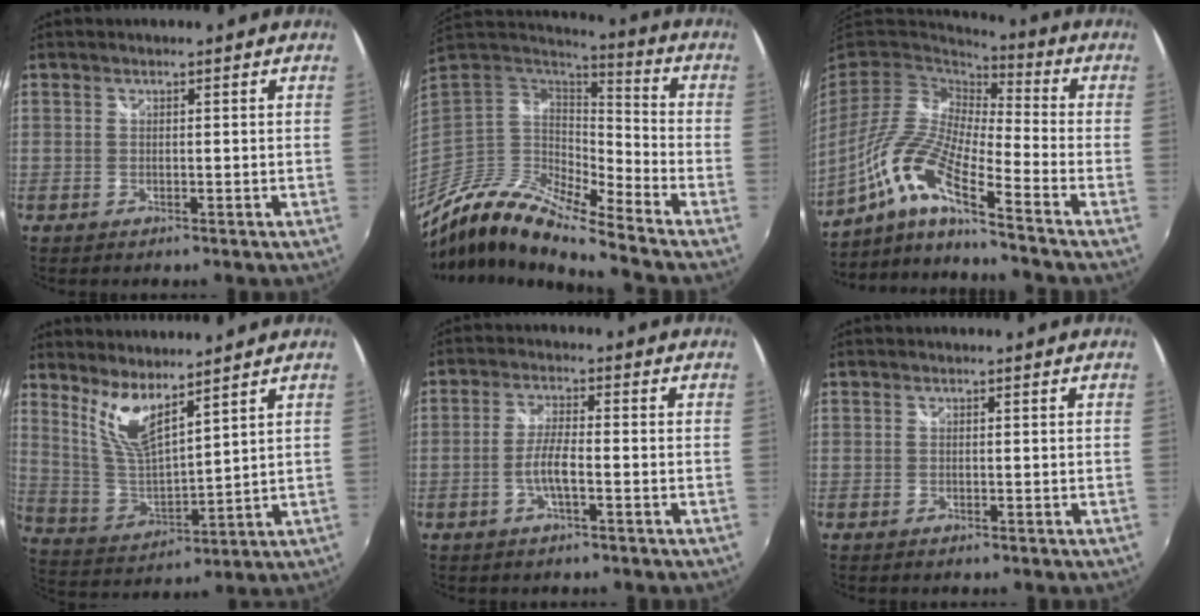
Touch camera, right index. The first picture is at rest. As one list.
[{"total": 13.9, "force": [-11.2, 2.4, 7.9], "torque": [-0.139, -0.015, -0.227]}, {"total": 14.9, "force": [-8.8, 2.2, 11.9], "torque": [-0.226, -0.012, -0.184]}, {"total": 9.1, "force": [6.7, 1.9, 5.8], "torque": [-0.117, -0.013, 0.140]}, {"total": 4.1, "force": [-1.6, 0.4, 3.7], "torque": [-0.082, 0.006, -0.030]}, {"total": 0.0}]